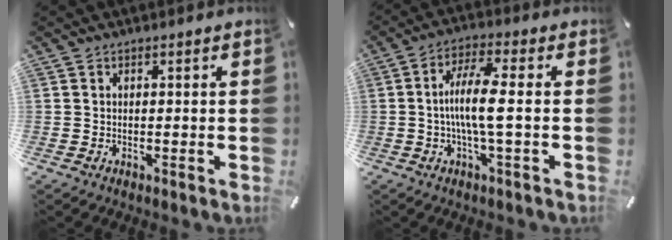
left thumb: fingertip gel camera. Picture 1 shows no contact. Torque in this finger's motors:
{"motor_torque": [0.35, 1.15, 0.74, -0.21, 0.44]}